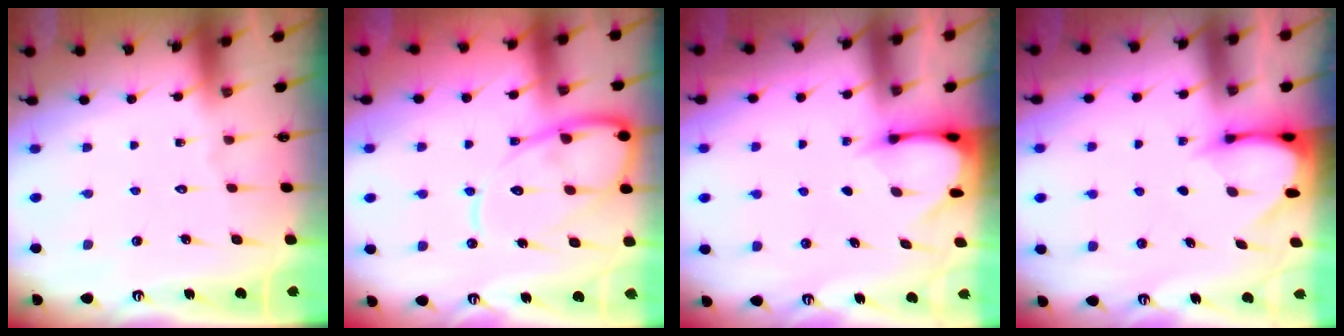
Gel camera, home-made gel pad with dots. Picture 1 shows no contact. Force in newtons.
{"total": 12.8, "press": 12.8, "slide": 1.3}
{"total": 3.5, "press": 3.5, "slide": 0.3}
{"total": 3.3, "press": 3.2, "slide": 0.3}